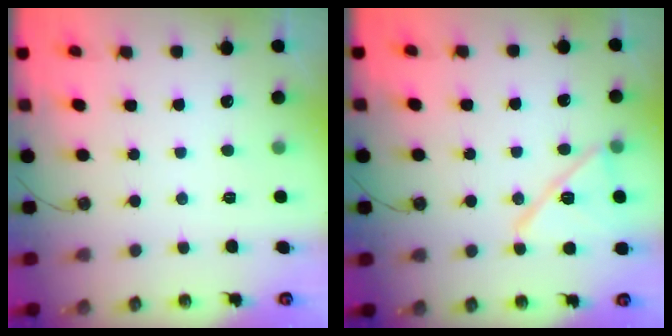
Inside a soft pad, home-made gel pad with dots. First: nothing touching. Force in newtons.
{"total": 13.6, "press": 13.6, "slide": 0.6}